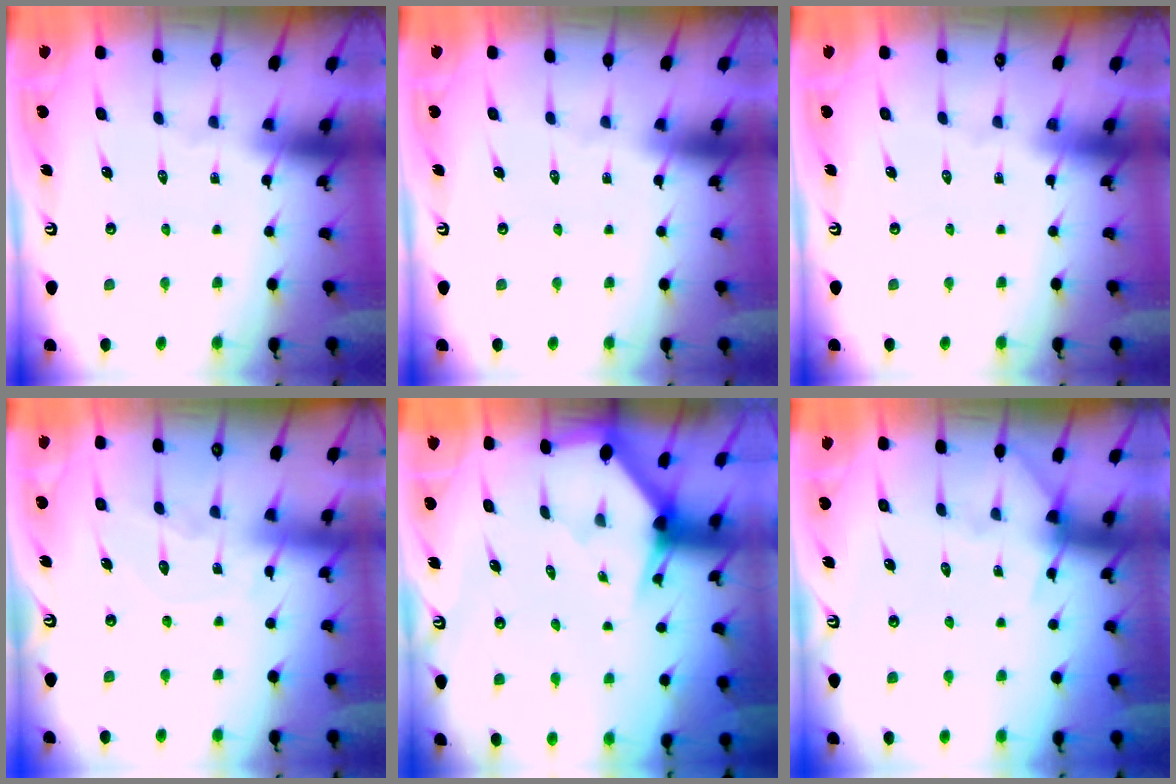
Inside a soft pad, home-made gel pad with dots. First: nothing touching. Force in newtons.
{"total": 0.0}
{"total": 0.0}
{"total": 7.8, "press": 7.8, "slide": 0.8}
{"total": 2.3, "press": 2.3, "slide": 0.1}
{"total": 5.1, "press": 5.0, "slide": 0.7}